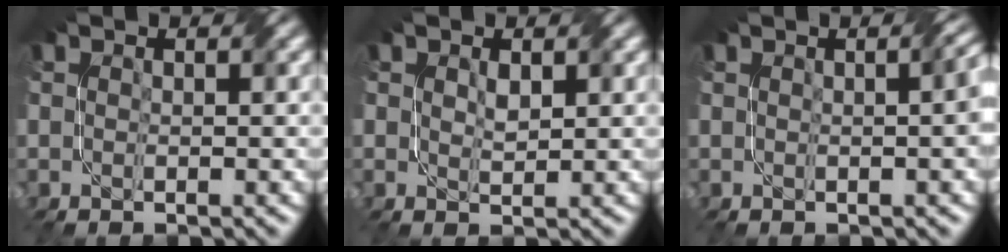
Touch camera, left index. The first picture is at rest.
{"total": 1.4, "force": [0.6, 0.9, 0.9], "torque": [-0.017, -0.005, 0.017]}
{"total": 3.5, "force": [0.3, 1.4, 3.2], "torque": [-0.015, 0.016, 0.002]}